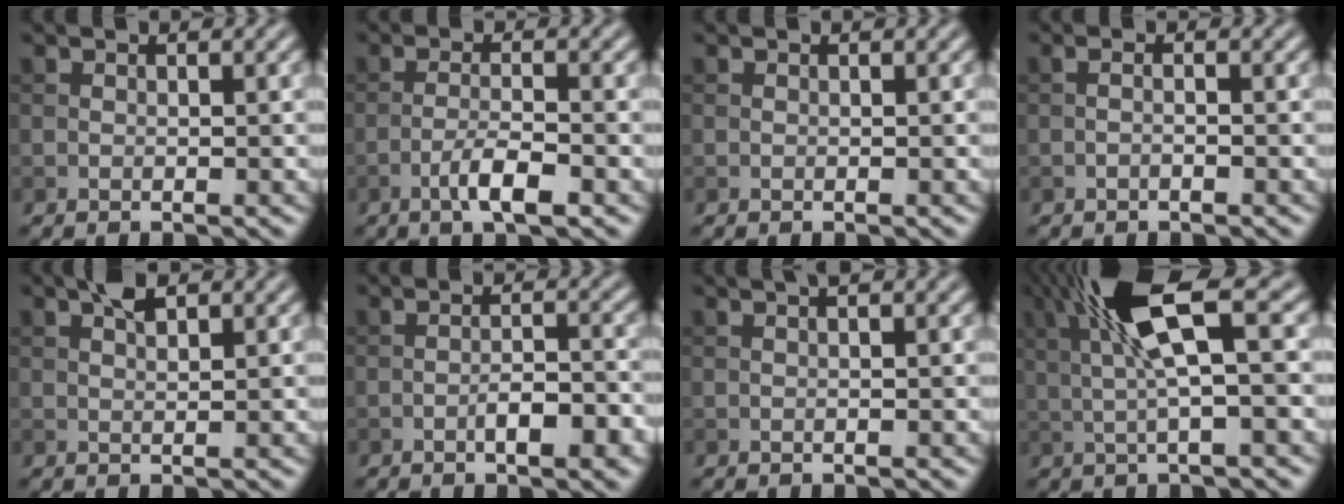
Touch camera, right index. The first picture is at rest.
{"total": 3.5, "force": [-1.8, 0.7, 2.9], "torque": [-0.055, 0.006, -0.038]}
{"total": 0.0}
{"total": 0.9, "force": [-0.4, 0.1, 0.8], "torque": [-0.015, 0.002, -0.010]}
{"total": 2.0, "force": [1.2, 0.6, 1.5], "torque": [-0.028, 0.005, 0.020]}
{"total": 3.8, "force": [-1.6, 1.0, 3.3], "torque": [-0.057, 0.003, -0.025]}
{"total": 1.8, "force": [0.9, 0.5, 1.5], "torque": [-0.014, -0.002, 0.003]}
{"total": 7.6, "force": [2.1, 1.5, 7.2], "torque": [-0.143, 0.016, 0.035]}